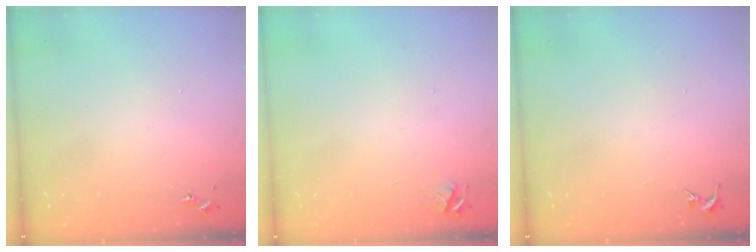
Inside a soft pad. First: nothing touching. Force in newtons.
{"total": 4.0, "press": 3.9, "slide": 0.4}
{"total": 0.0}